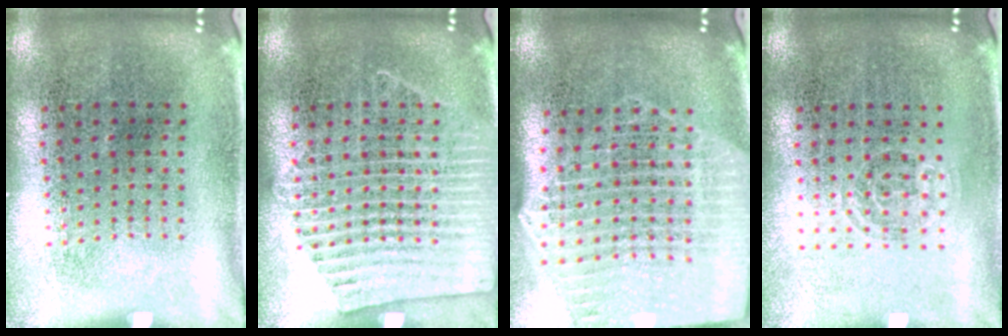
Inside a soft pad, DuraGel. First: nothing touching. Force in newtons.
{"total": 2.4, "press": 2.4, "slide": 0.2}
{"total": 2.7, "press": 2.3, "slide": 1.4}
{"total": 0.7, "press": 0.6, "slide": 0.5}